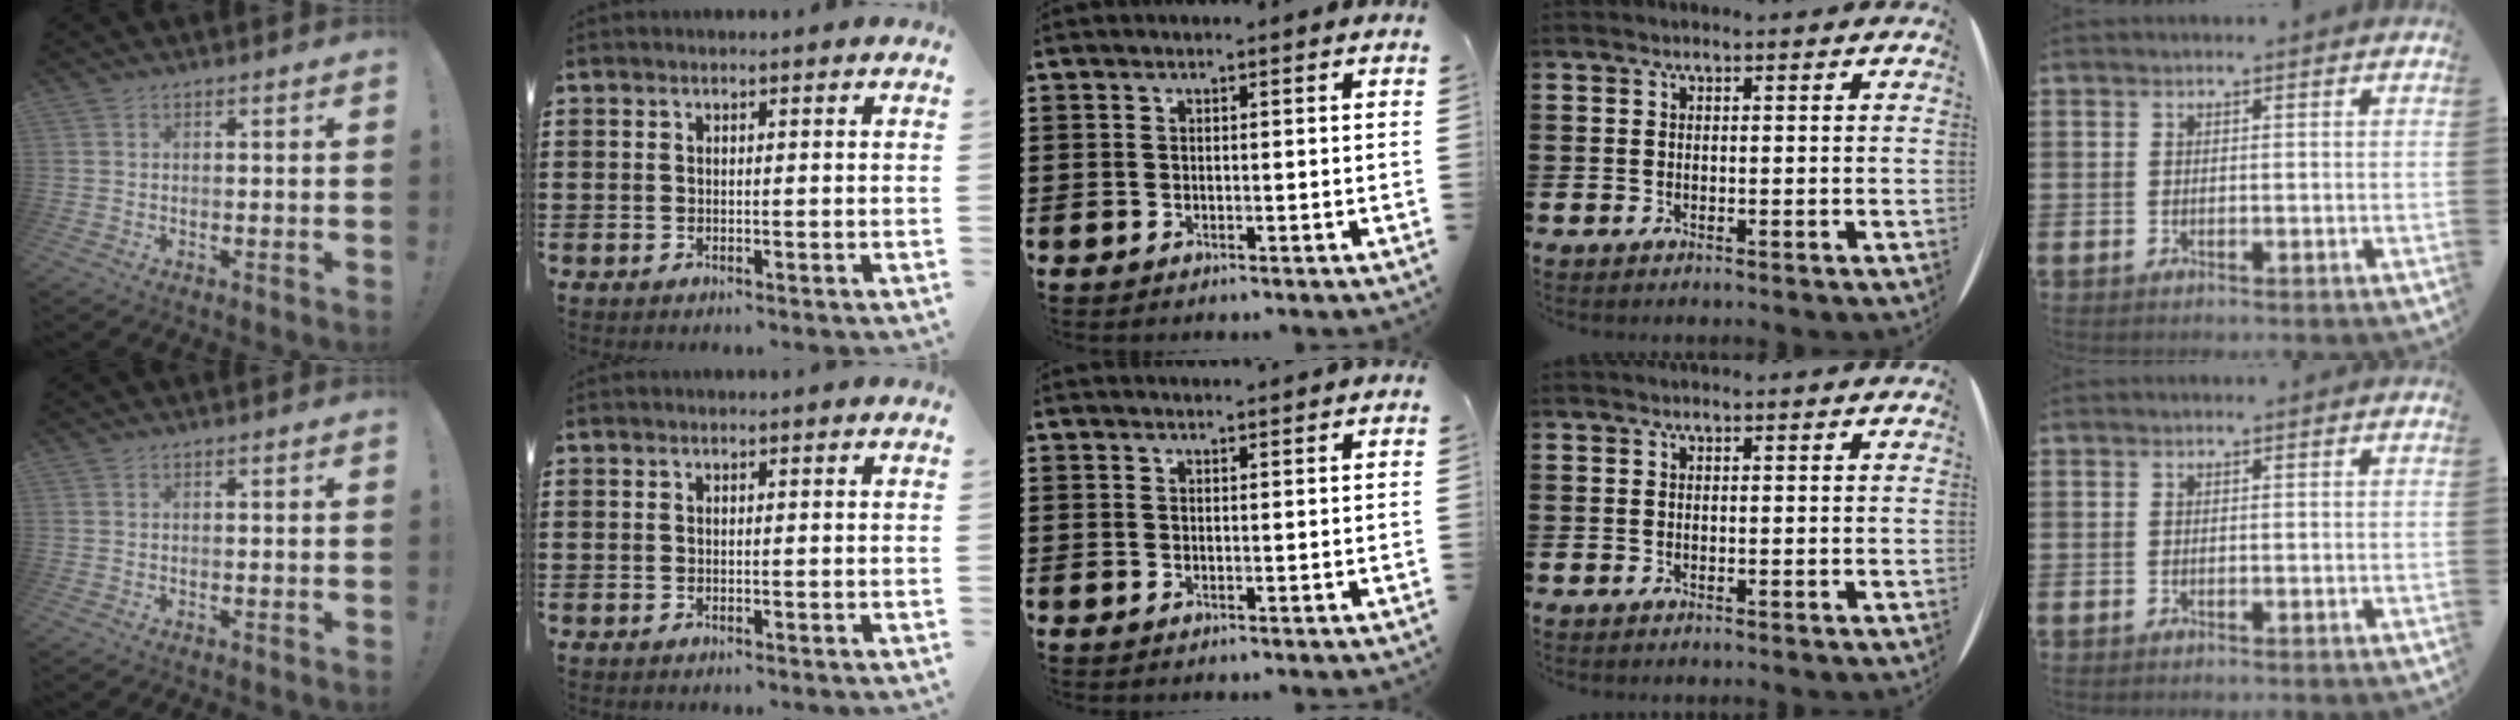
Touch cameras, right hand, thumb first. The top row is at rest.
{"middle": {"total": 1.0, "force": [1.0, 0.0, 0.1], "torque": [0.003, -0.004, 0.017]}}